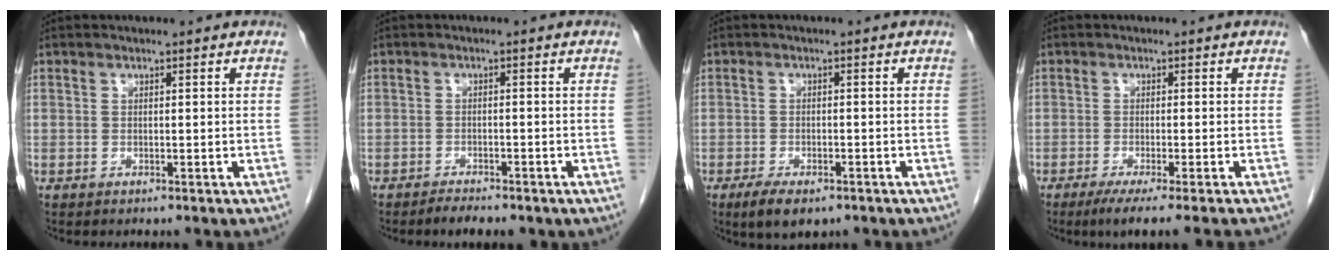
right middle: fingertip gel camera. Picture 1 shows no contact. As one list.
[{"total": 2.7, "force": [-2.2, 0.8, 1.4], "torque": [-0.024, -0.003, -0.028]}, {"total": 5.2, "force": [-3.4, 2.1, 3.2], "torque": [-0.055, -0.007, -0.051]}, {"total": 6.5, "force": [-5.0, -0.7, 4.1], "torque": [-0.044, -0.015, -0.077]}]